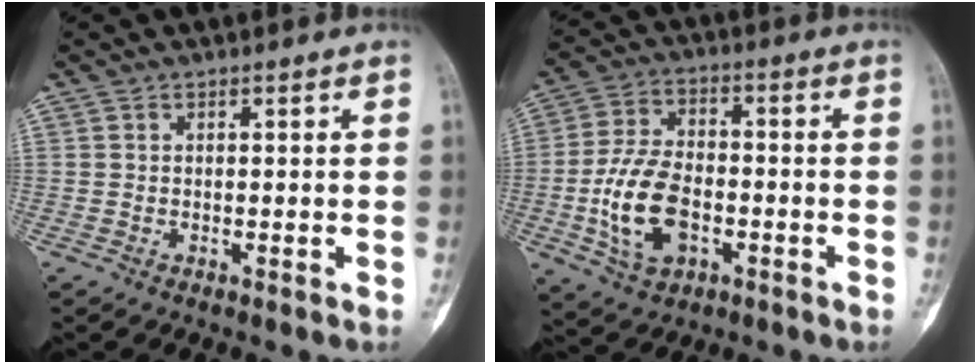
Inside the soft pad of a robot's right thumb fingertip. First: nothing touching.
{"total": 12.9, "force": [-3.3, 7.8, 9.8], "torque": [-0.181, 0.018, -0.058]}